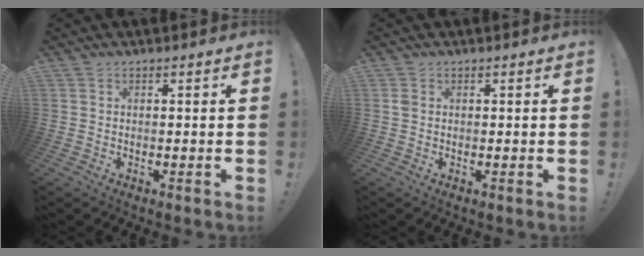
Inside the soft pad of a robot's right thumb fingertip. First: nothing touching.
{"total": 1.2, "force": [0.2, 1.0, 0.6], "torque": [-0.006, 0.001, 0.002]}